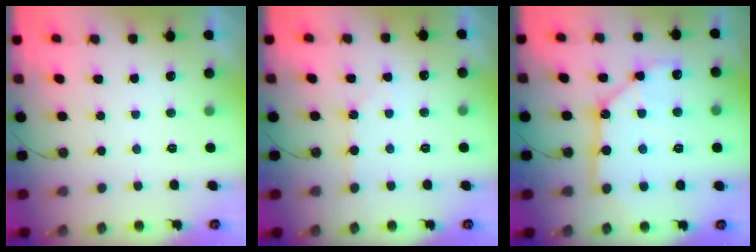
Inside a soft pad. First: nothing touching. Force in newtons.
{"total": 4.4, "press": 4.4, "slide": 0.7}
{"total": 11.5, "press": 11.4, "slide": 1.5}